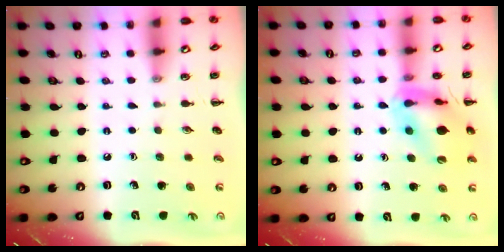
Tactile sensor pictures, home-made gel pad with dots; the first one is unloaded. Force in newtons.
{"total": 14.2, "press": 14.1, "slide": 2.0}